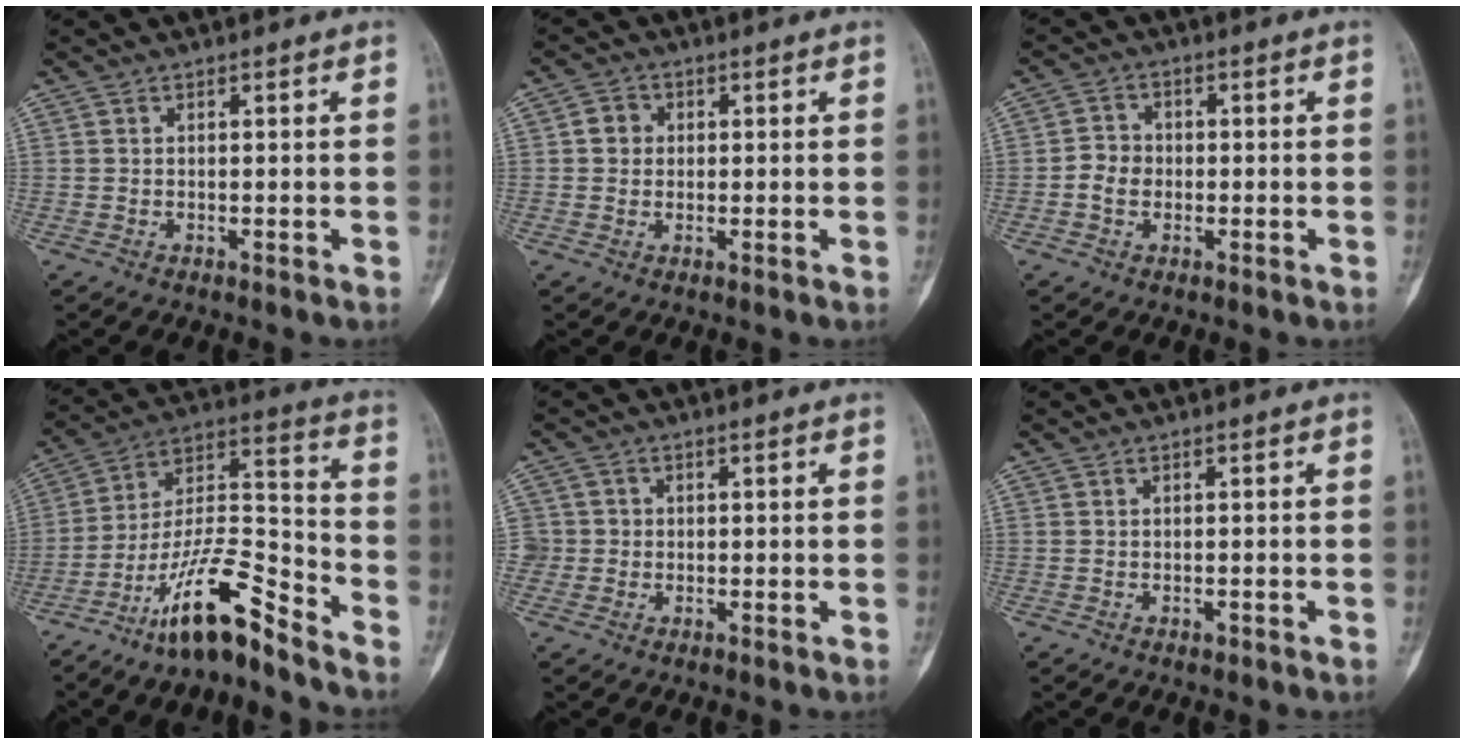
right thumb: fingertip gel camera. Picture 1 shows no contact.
{"total": 3.2, "force": [0.4, 3.0, 1.2], "torque": [-0.003, 0.006, 0.001]}
{"total": 3.9, "force": [-0.8, 3.3, 1.8], "torque": [-0.021, 0.012, -0.021]}
{"total": 15.3, "force": [-11.1, 3.7, 9.8], "torque": [-0.178, 0.096, -0.203]}
{"total": 3.2, "force": [-0.3, 3.2, 0.1], "torque": [0.021, 0.010, -0.009]}
{"total": 0.6, "force": [-0.4, 0.3, 0.4], "torque": [-0.006, 0.002, -0.005]}